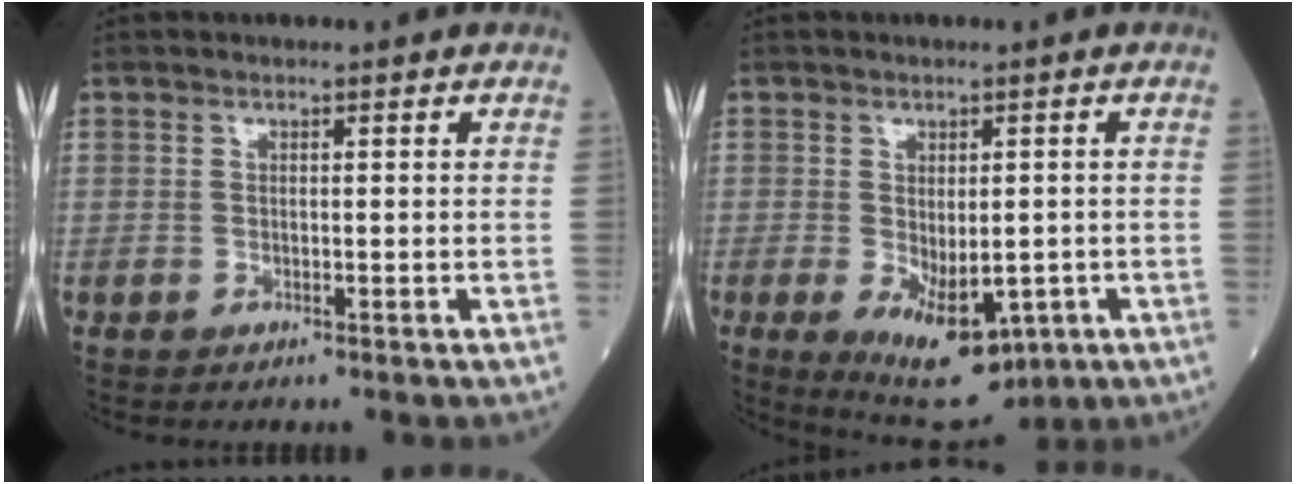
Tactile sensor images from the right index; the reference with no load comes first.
{"total": 11.2, "force": [-4.3, 5.3, 8.8], "torque": [-0.145, -0.020, -0.052]}